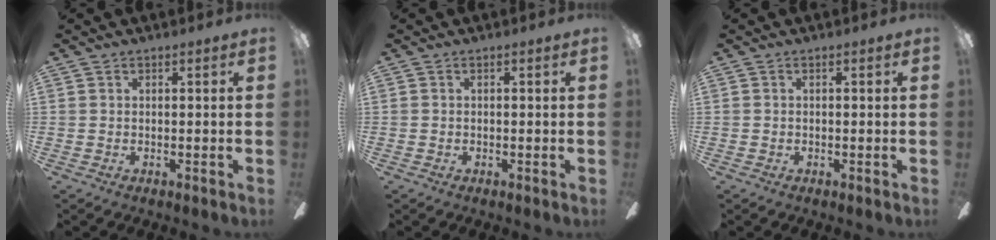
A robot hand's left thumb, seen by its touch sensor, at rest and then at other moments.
{"total": 0.0}
{"total": 0.0}